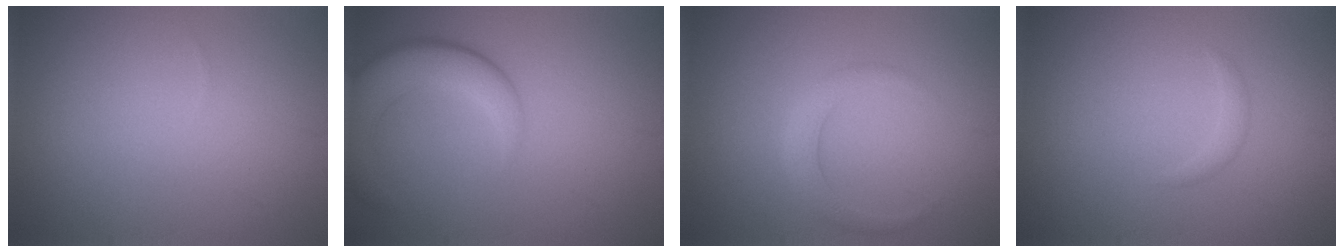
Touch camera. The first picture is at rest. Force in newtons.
{"total": 5.2, "press": 5.2, "slide": 0.3}
{"total": 2.0, "press": 2.0, "slide": 0.1}
{"total": 0.8, "press": 0.8, "slide": 0.1}